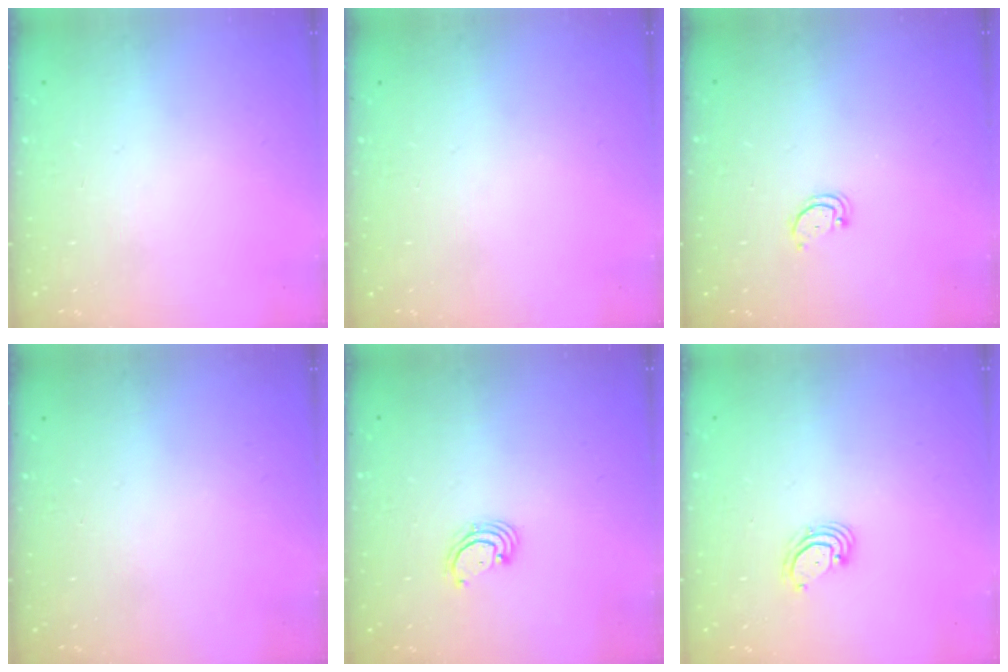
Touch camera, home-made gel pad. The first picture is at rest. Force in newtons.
{"total": 0.0}
{"total": 2.2, "press": 2.1, "slide": 0.4}
{"total": 0.0}
{"total": 2.3, "press": 2.3, "slide": 0.1}
{"total": 2.8, "press": 2.8, "slide": 0.2}